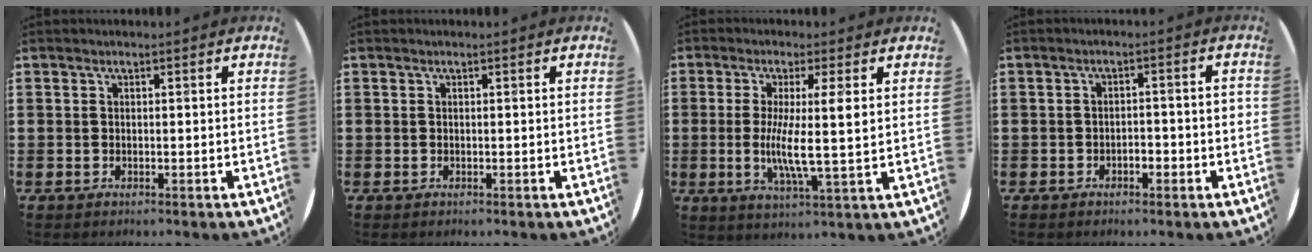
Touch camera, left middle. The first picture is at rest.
{"total": 0.0}
{"total": 7.0, "force": [0.7, 0.4, 6.9], "torque": [-0.120, -0.009, 0.006]}
{"total": 1.8, "force": [-1.1, 1.0, 1.1], "torque": [-0.022, 0.003, -0.026]}